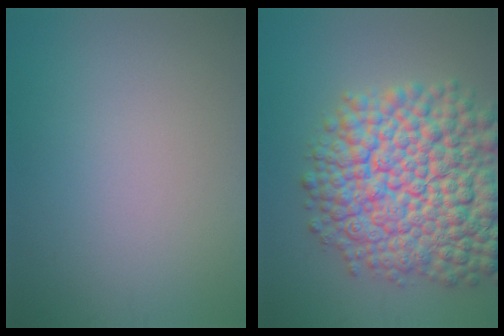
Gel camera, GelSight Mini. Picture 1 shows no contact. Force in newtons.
{"total": 14.4, "press": 14.4, "slide": 0.6}